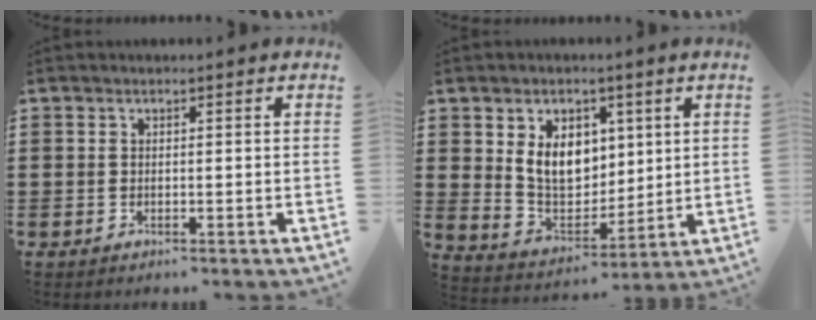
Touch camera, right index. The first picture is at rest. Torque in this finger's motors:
{"motor_torque": [1.38, 0.75, 0.41, 0.19]}